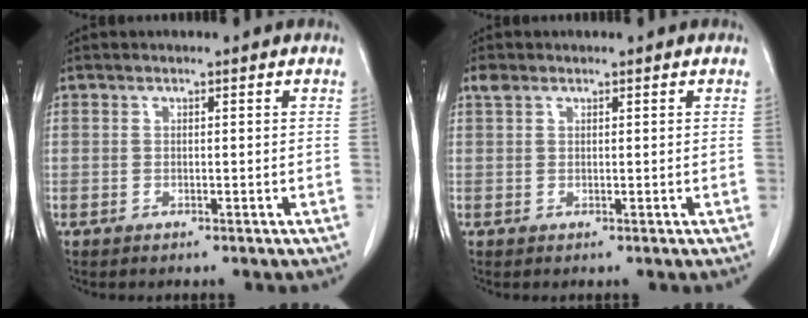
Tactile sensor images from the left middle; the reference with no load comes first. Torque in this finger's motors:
{"motor_torque": [0.29, -0.21, -0.04, 0.00]}